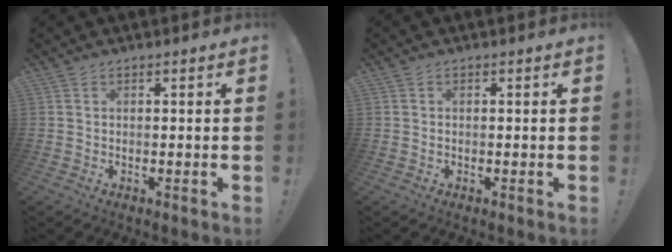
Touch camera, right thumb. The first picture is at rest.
{"total": 0.0}